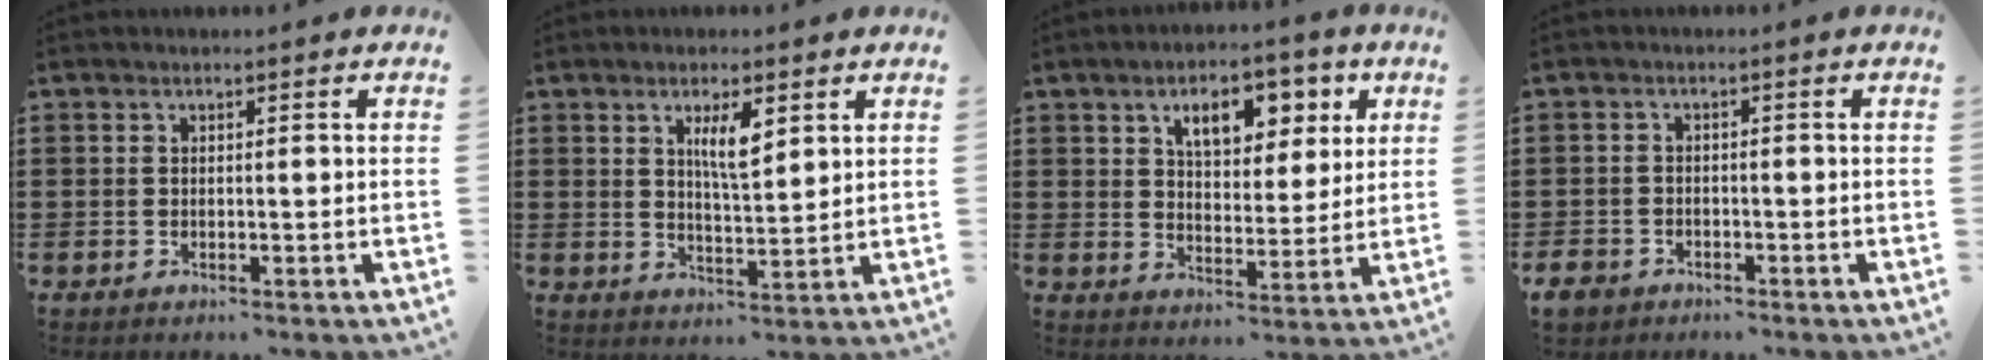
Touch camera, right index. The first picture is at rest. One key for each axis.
{"total": 4.9, "fx": 2.2, "fy": 1.3, "fz": 4.1, "tx": -0.079, "ty": 0.002, "tz": 0.034}
{"total": 7.5, "fx": 3.8, "fy": 4.1, "fz": 4.9, "tx": -0.085, "ty": 0.000, "tz": 0.059}
{"total": 2.4, "fx": -2.0, "fy": 1.2, "fz": 0.4, "tx": -0.020, "ty": 0.000, "tz": -0.046}